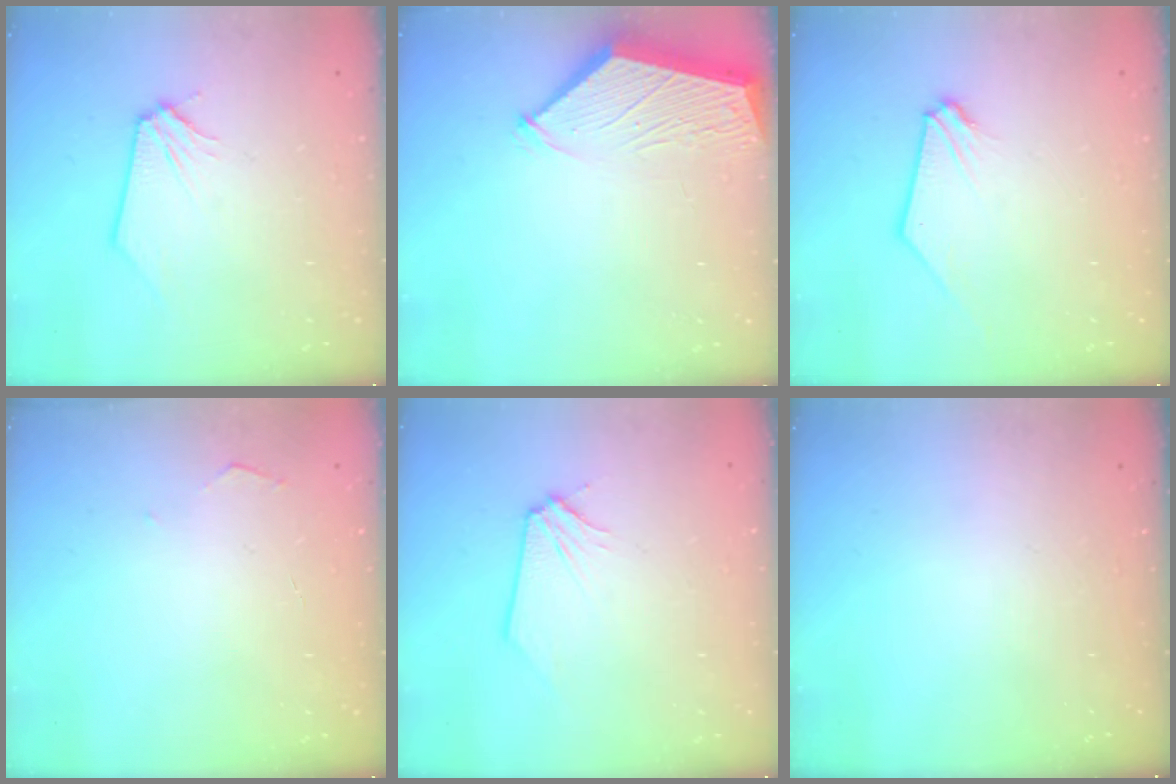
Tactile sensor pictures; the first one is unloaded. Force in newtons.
{"total": 2.9, "press": 2.9, "slide": 0.4}
{"total": 0.7, "press": 0.7, "slide": 0.1}
{"total": 2.8, "press": 2.8, "slide": 0.4}
{"total": 0.0}
{"total": 0.0}